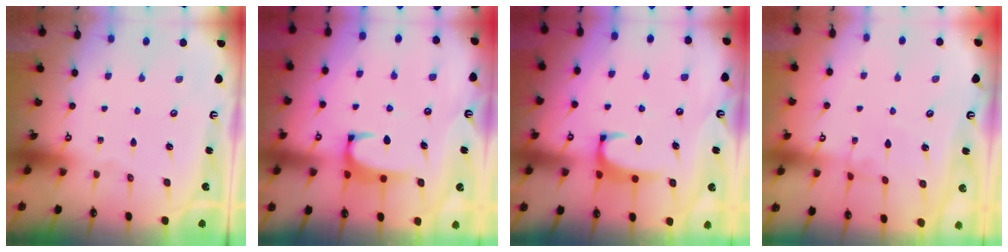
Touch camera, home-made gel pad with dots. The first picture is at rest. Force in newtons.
{"total": 2.1, "press": 2.0, "slide": 0.3}
{"total": 2.2, "press": 2.2, "slide": 0.3}
{"total": 1.7, "press": 1.7, "slide": 0.3}